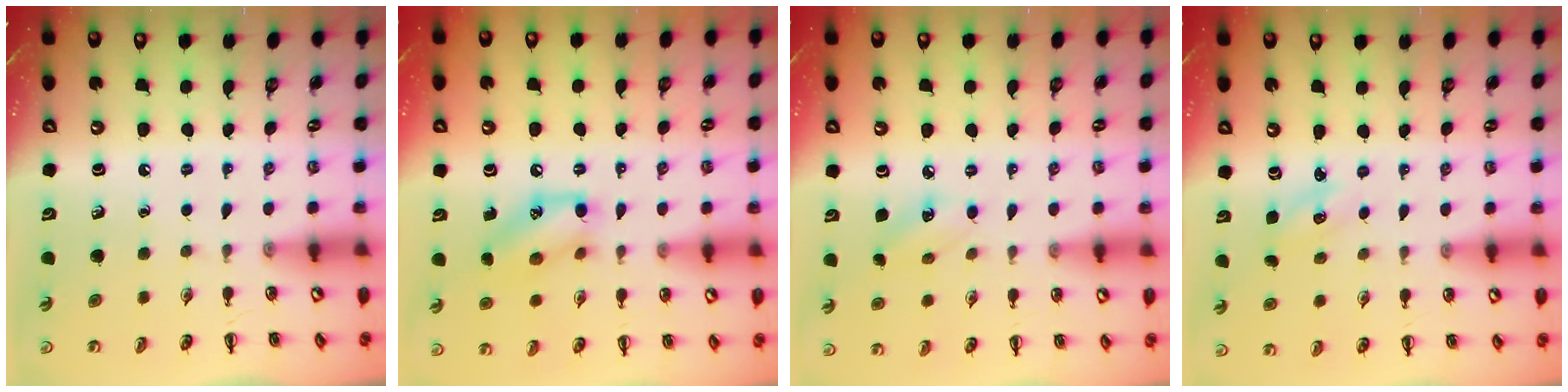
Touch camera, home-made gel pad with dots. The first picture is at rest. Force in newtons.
{"total": 12.2, "press": 12.0, "slide": 2.0}
{"total": 5.1, "press": 4.9, "slide": 1.3}
{"total": 1.8, "press": 1.7, "slide": 0.5}